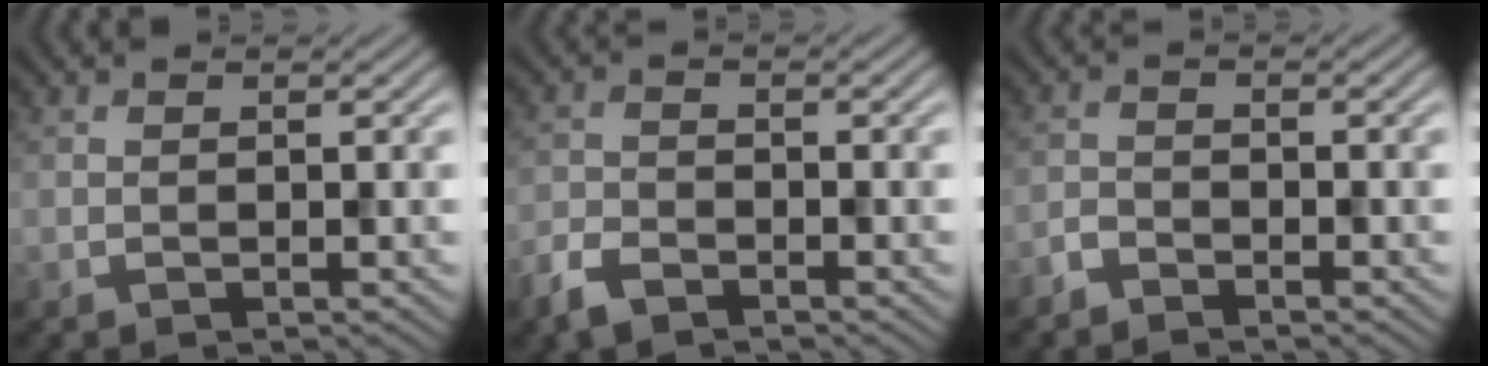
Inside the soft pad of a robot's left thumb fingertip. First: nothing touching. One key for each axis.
{"total": 3.4, "fx": -2.7, "fy": 1.5, "fz": 1.6, "tx": -0.036, "ty": -0.006, "tz": -0.065}
{"total": 2.0, "fx": -1.8, "fy": 0.5, "fz": 0.5, "tx": -0.010, "ty": -0.001, "tz": -0.046}